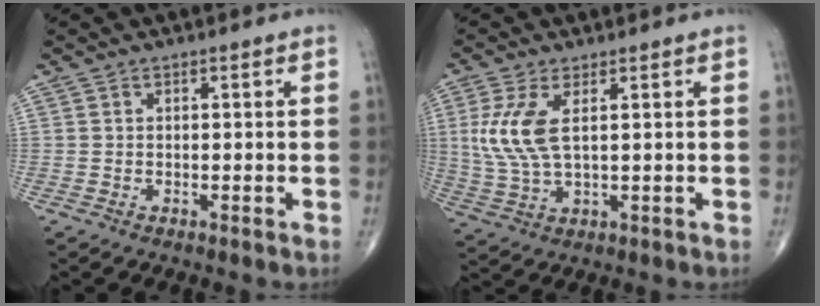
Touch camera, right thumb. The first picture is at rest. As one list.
[{"total": 8.3, "force": [2.0, 3.2, 7.4], "torque": [-0.183, -0.007, 0.048]}]